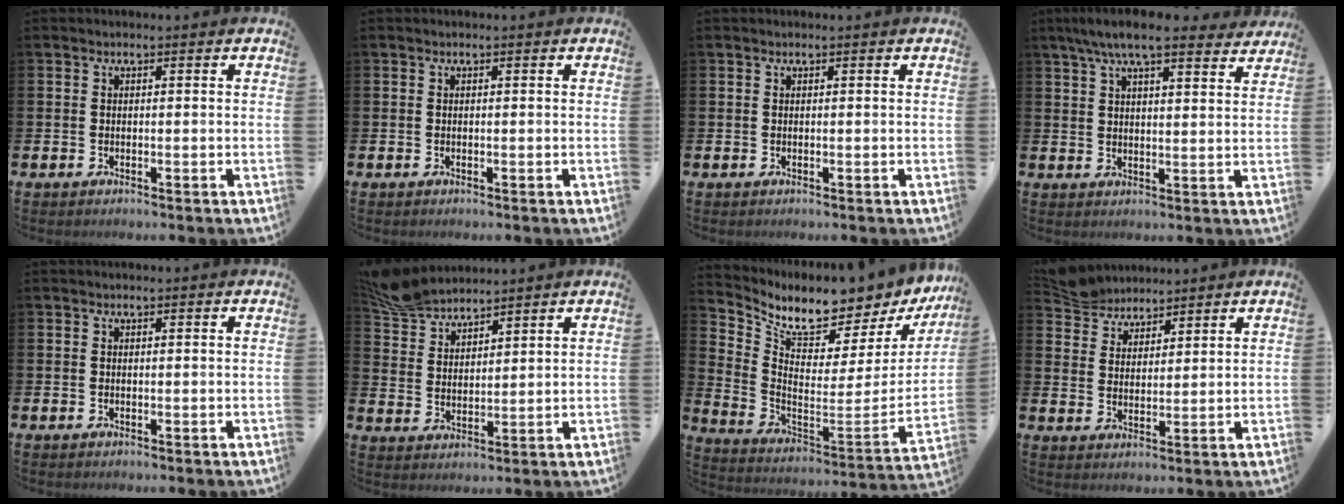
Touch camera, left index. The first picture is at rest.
{"total": 0.0}
{"total": 0.0}
{"total": 7.6, "force": [6.7, 1.3, 3.3], "torque": [-0.067, -0.023, 0.118]}
{"total": 0.0}
{"total": 6.1, "force": [5.9, 1.1, 0.7], "torque": [-0.034, -0.028, 0.111]}
{"total": 7.3, "force": [6.6, 1.9, 2.4], "torque": [-0.073, -0.072, 0.106]}
{"total": 5.2, "force": [5.0, 1.3, -0.1], "torque": [-0.018, -0.021, 0.093]}